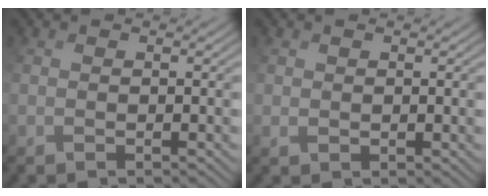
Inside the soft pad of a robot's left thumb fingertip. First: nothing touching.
{"total": 0.5, "force": [0.3, 0.4, -0.1], "torque": [-0.012, -0.006, 0.019]}